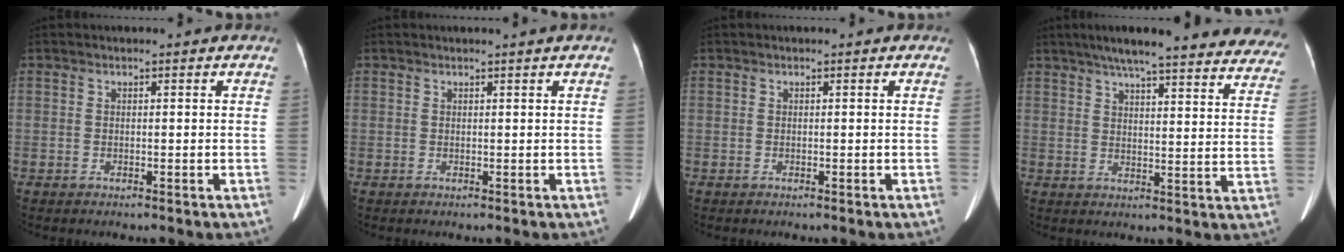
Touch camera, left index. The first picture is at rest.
{"total": 0.8, "force": [0.7, -0.2, 0.3], "torque": [-0.010, 0.000, 0.016]}
{"total": 0.0}
{"total": 28.7, "force": [24.9, 3.9, 13.7], "torque": [-0.182, -0.032, 0.292]}